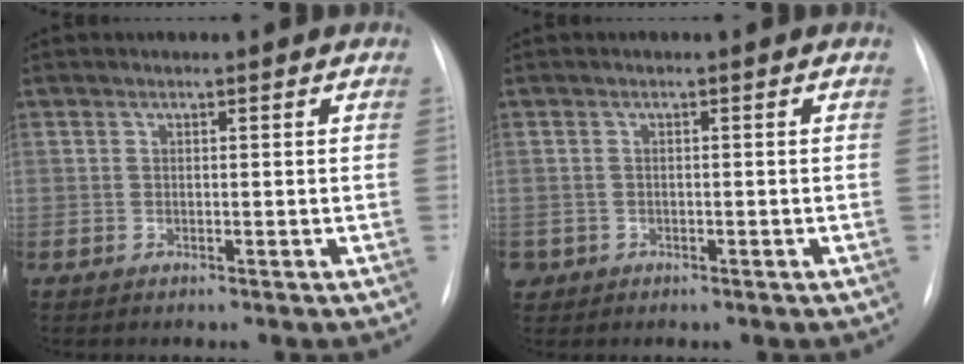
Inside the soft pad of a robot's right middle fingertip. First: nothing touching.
{"total": 1.6, "force": [-0.6, 1.5, 0.2], "torque": [0.000, 0.006, -0.005]}